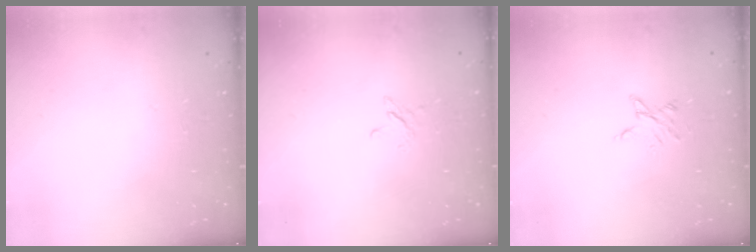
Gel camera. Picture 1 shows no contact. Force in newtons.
{"total": 2.5, "press": 2.5, "slide": 0.3}
{"total": 3.6, "press": 3.6, "slide": 0.4}